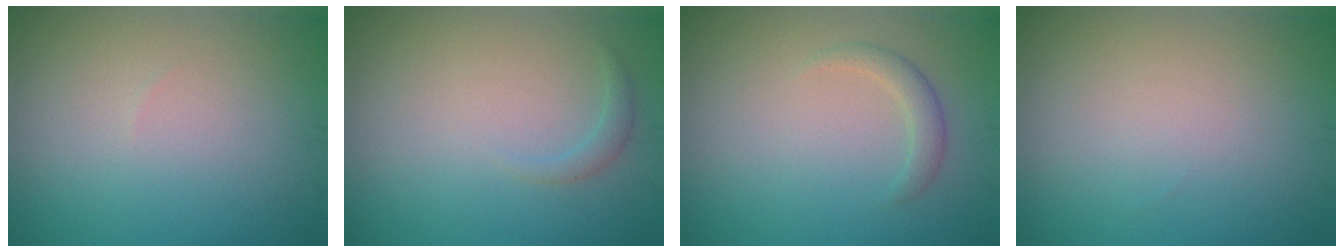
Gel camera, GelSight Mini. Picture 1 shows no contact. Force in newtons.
{"total": 1.0, "press": 1.0, "slide": 0.1}
{"total": 1.6, "press": 1.6, "slide": 0.1}
{"total": 0.0}